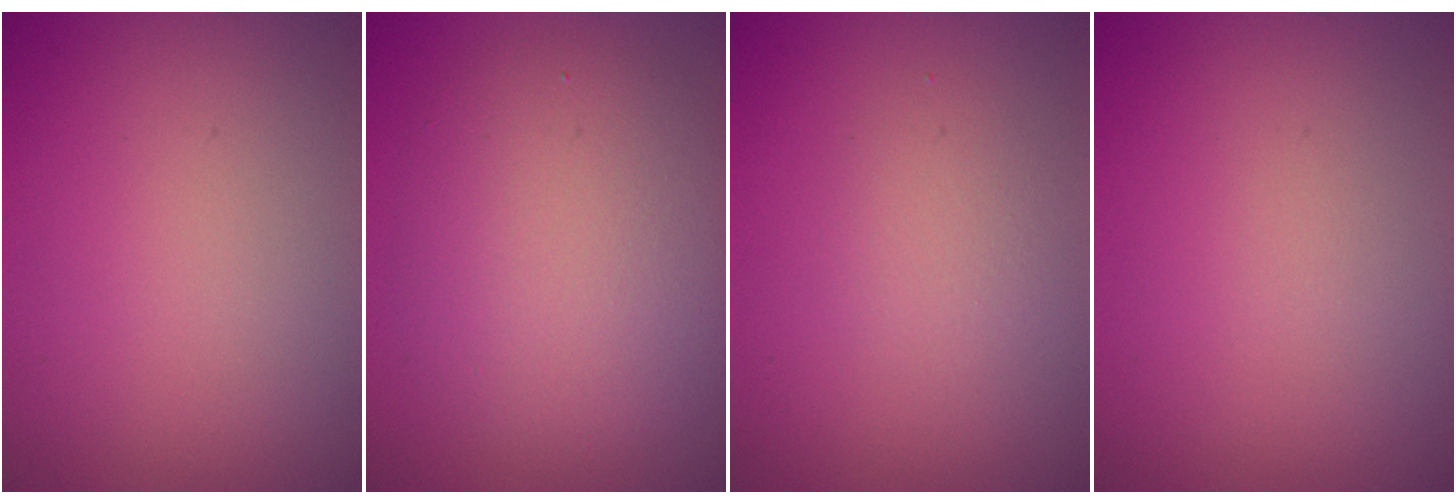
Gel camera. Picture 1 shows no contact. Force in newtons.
{"total": 6.4, "press": 6.4, "slide": 0.1}
{"total": 1.5, "press": 1.5, "slide": 0.1}
{"total": 0.0}